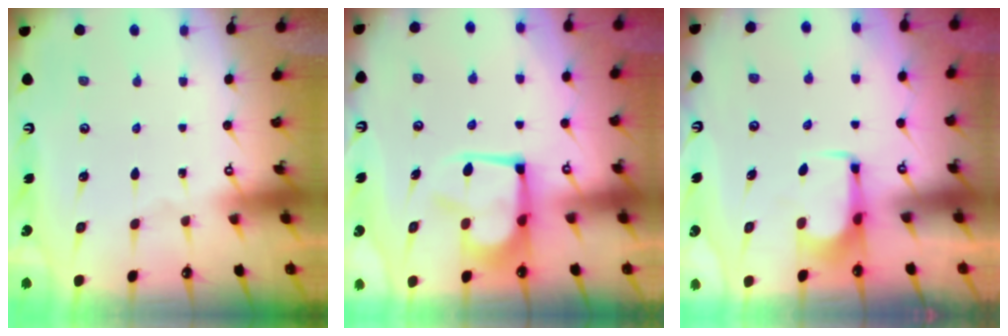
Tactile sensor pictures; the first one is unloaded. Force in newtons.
{"total": 5.0, "press": 4.9, "slide": 0.8}
{"total": 1.9, "press": 1.9, "slide": 0.2}